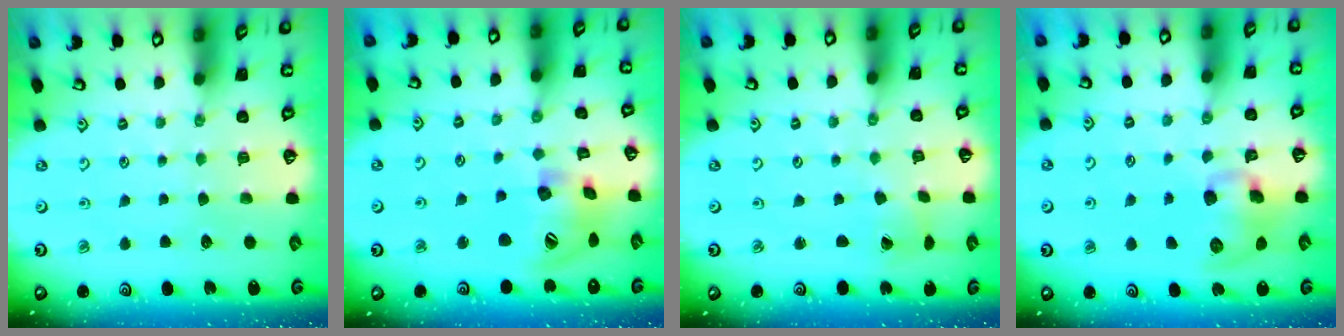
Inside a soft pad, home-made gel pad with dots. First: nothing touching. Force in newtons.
{"total": 18.0, "press": 17.9, "slide": 2.5}
{"total": 1.2, "press": 1.2, "slide": 0.1}
{"total": 11.1, "press": 10.9, "slide": 2.2}